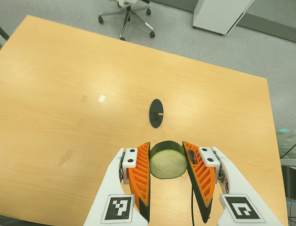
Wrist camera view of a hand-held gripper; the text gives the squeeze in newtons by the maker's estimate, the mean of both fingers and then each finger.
{"total": 12.5, "left": 11.2, "right": 13.9}